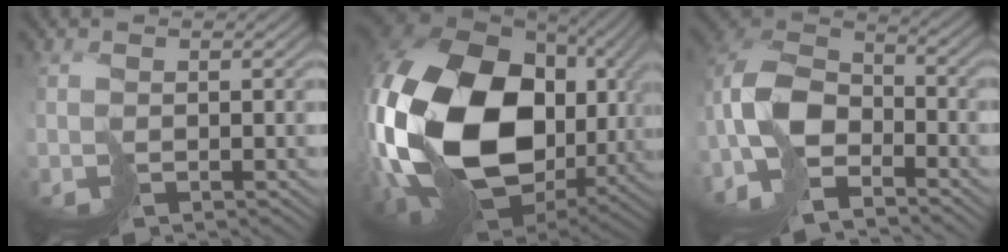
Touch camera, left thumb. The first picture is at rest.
{"total": 22.8, "force": [2.1, 15.9, 16.3], "torque": [-0.419, -0.051, 0.064]}
{"total": 10.9, "force": [-5.4, 5.9, 7.4], "torque": [-0.185, -0.015, -0.113]}